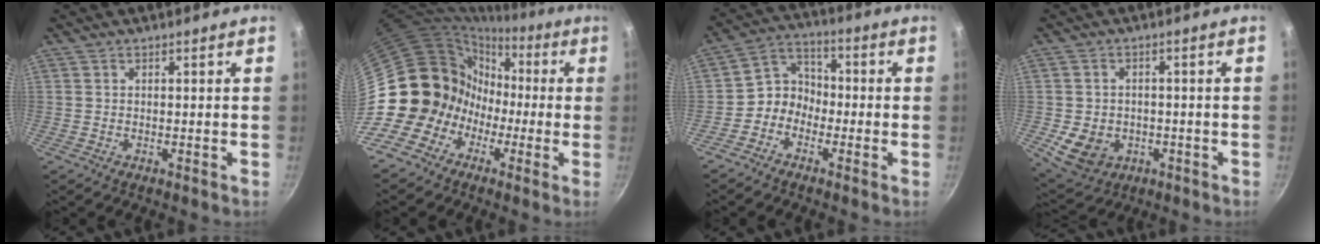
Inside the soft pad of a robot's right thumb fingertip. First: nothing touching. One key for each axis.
{"total": 12.0, "fx": -3.5, "fy": 11.1, "fz": 3.1, "tx": 0.016, "ty": 0.063, "tz": -0.067}
{"total": 6.5, "fx": -2.6, "fy": 5.5, "fz": 2.4, "tx": -0.008, "ty": 0.041, "tz": -0.067}
{"total": 8.8, "fx": -2.4, "fy": 7.0, "fz": 4.7, "tx": -0.067, "ty": 0.005, "tz": -0.022}